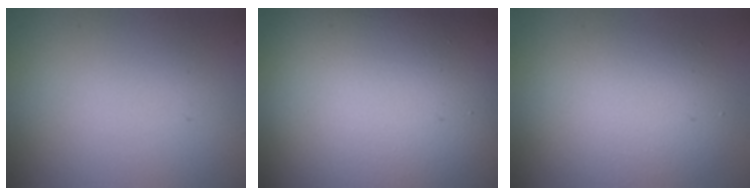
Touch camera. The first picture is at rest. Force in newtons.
{"total": 23.7, "press": 23.6, "slide": 1.3}
{"total": 4.4, "press": 4.4, "slide": 0.2}